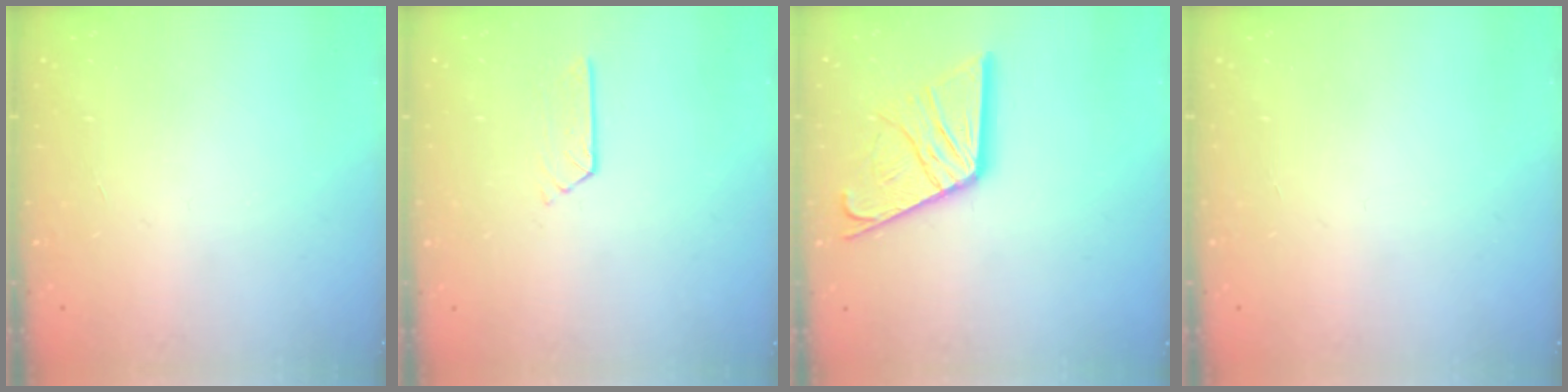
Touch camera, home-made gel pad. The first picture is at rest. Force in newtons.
{"total": 4.0, "press": 4.0, "slide": 0.6}
{"total": 17.7, "press": 17.6, "slide": 1.9}
{"total": 0.0}